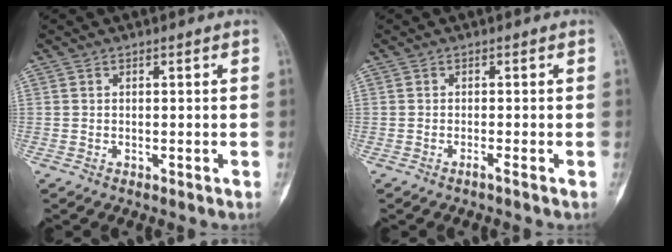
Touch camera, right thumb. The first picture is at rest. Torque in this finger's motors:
{"motor_torque": [0.18, -0.19, 0.26, -0.03, -0.03]}